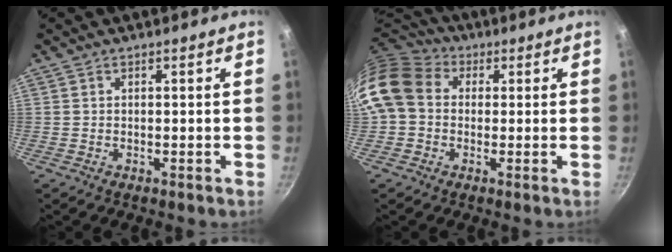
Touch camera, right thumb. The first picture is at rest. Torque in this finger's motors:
{"motor_torque": [2.12, 2.89, 1.10, -0.17, 0.25]}